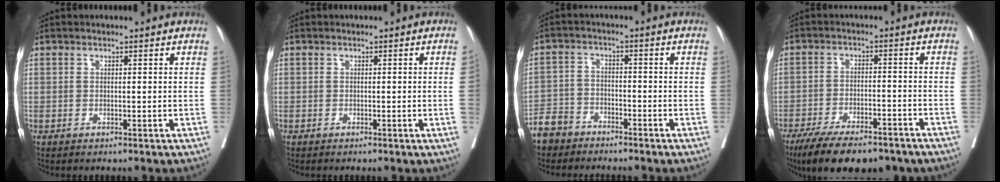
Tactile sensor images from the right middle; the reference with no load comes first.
{"total": 1.0, "force": [-0.1, -0.5, 0.8], "torque": [-0.008, -0.002, -0.001]}
{"total": 5.5, "force": [-4.7, 2.8, 0.4], "torque": [-0.016, -0.006, -0.098]}
{"total": 14.3, "force": [-11.2, 4.2, 7.8], "torque": [-0.131, -0.012, -0.173]}